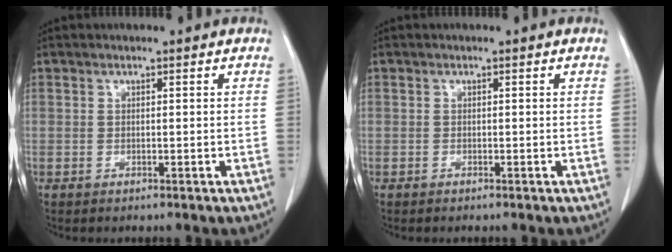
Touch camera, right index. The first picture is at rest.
{"total": 0.0}